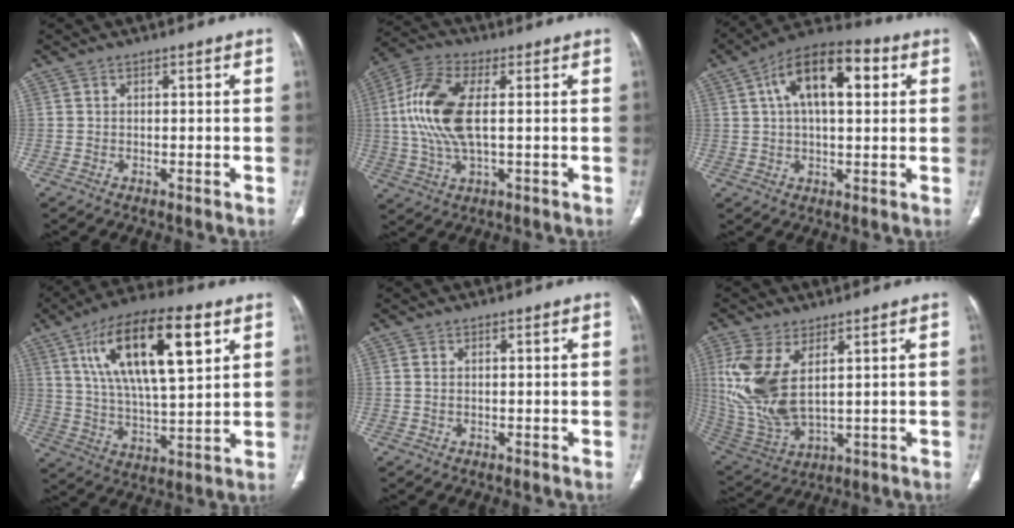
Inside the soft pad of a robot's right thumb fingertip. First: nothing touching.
{"total": 13.5, "force": [1.3, 5.7, 12.2], "torque": [-0.279, 0.011, 0.024]}
{"total": 15.1, "force": [4.5, 7.1, 12.5], "torque": [-0.194, 0.022, 0.067]}
{"total": 21.1, "force": [8.4, 7.5, 17.8], "torque": [-0.295, -0.017, 0.146]}
{"total": 0.6, "force": [0.2, 0.2, 0.5], "torque": [-0.018, 0.004, 0.007]}
{"total": 13.9, "force": [3.7, 6.6, 11.7], "torque": [-0.267, -0.018, 0.095]}